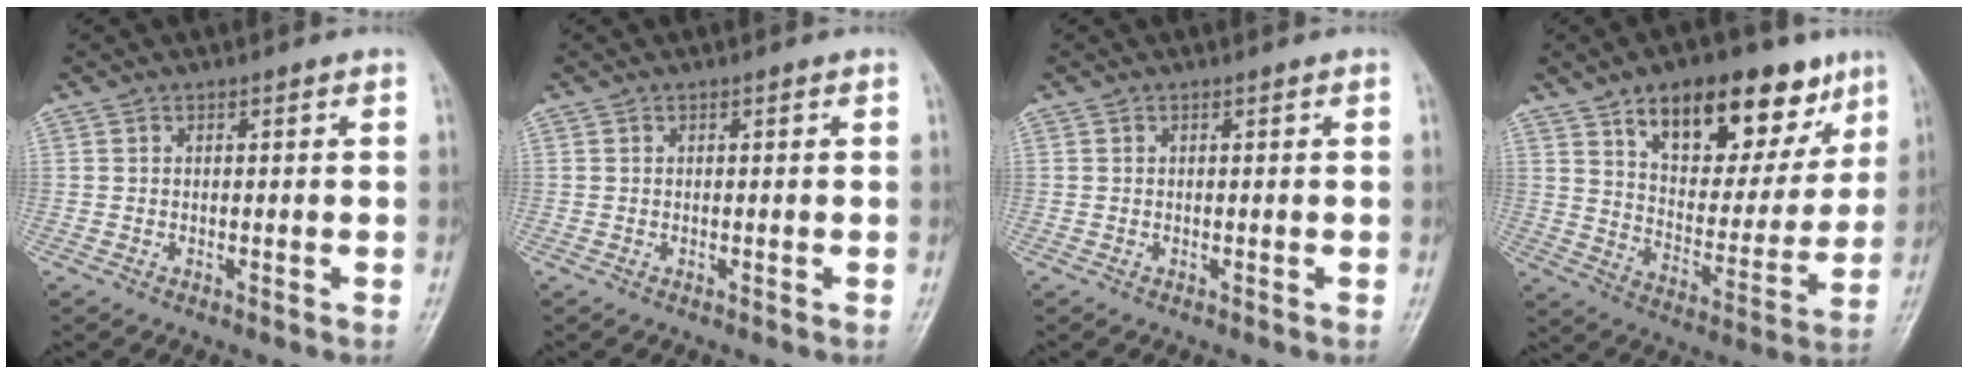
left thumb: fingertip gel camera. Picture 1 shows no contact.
{"total": 0.0}
{"total": 0.0}
{"total": 22.2, "force": [12.6, 11.0, 14.5], "torque": [-0.160, -0.039, 0.199]}